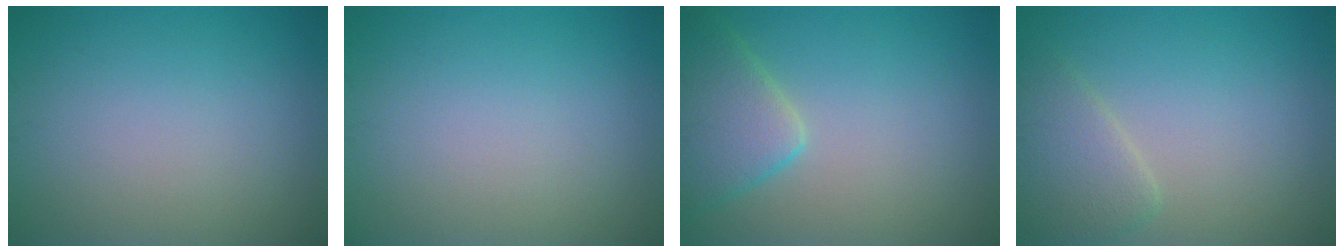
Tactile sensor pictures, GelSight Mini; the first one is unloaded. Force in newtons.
{"total": 0.0}
{"total": 5.0, "press": 4.9, "slide": 0.5}
{"total": 3.1, "press": 3.0, "slide": 0.4}